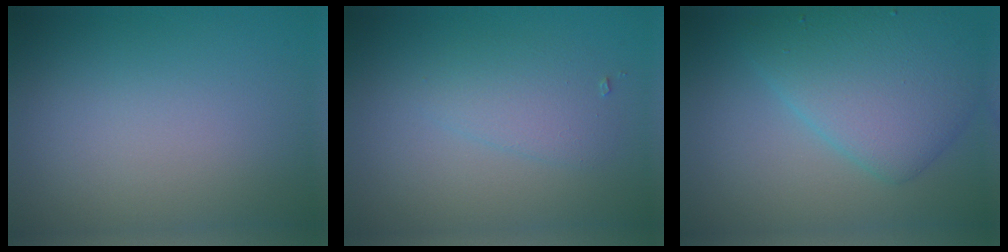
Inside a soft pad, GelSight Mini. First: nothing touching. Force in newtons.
{"total": 2.2, "press": 2.2, "slide": 0.1}
{"total": 6.6, "press": 6.6, "slide": 0.1}